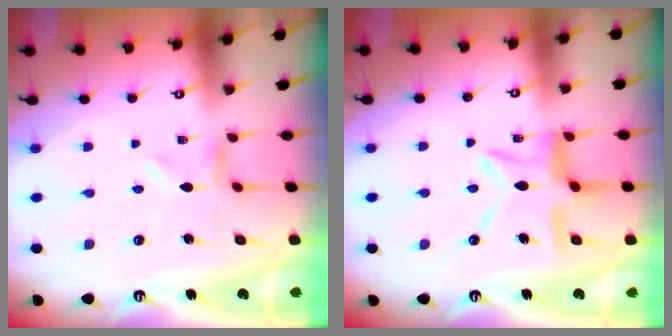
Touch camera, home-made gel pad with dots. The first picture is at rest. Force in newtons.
{"total": 10.9, "press": 10.8, "slide": 1.1}